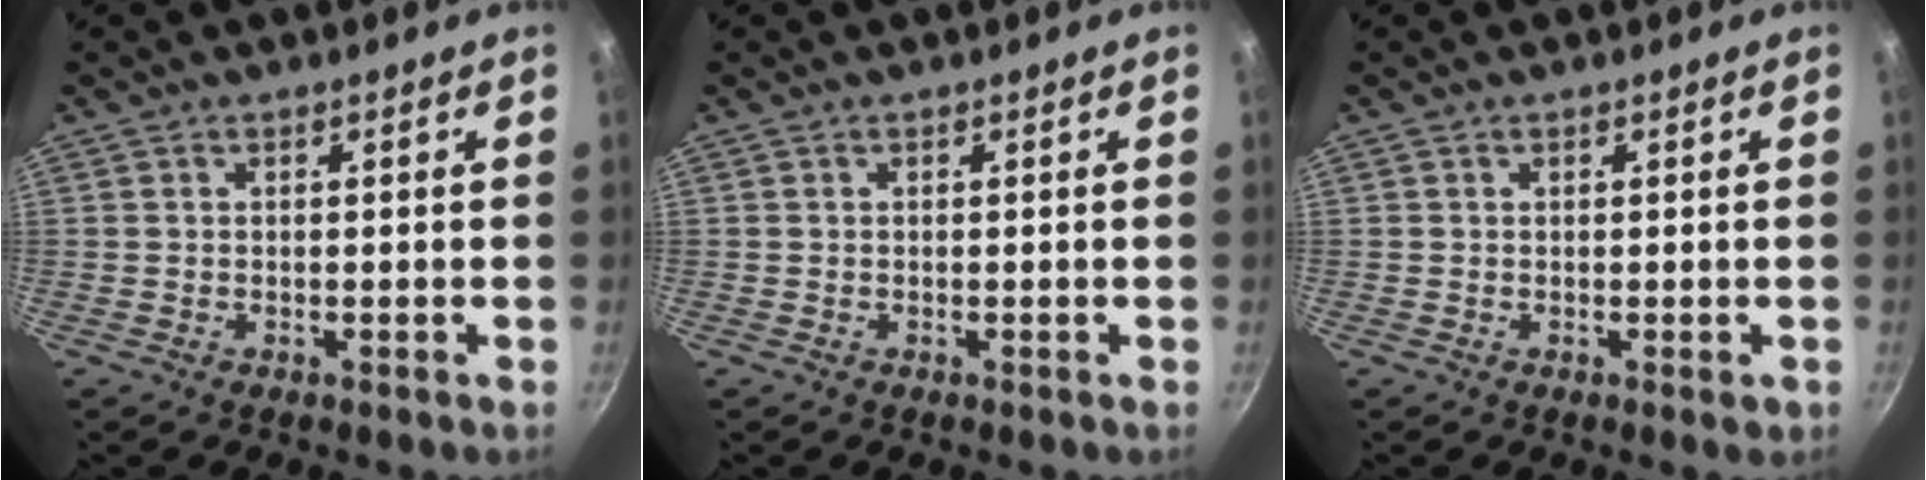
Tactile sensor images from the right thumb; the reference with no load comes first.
{"total": 0.0}
{"total": 0.9, "force": [0.0, 0.5, 0.8], "torque": [-0.007, 0.000, 0.000]}